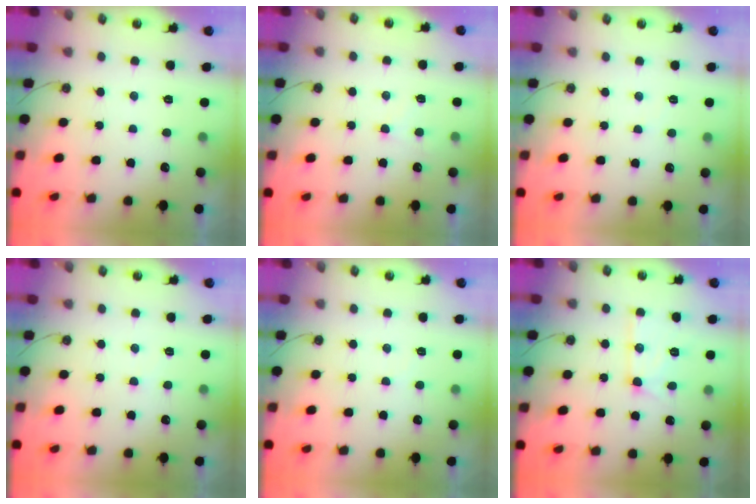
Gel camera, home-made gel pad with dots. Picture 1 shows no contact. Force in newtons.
{"total": 5.3, "press": 5.3, "slide": 0.6}
{"total": 2.6, "press": 2.6, "slide": 0.3}
{"total": 3.6, "press": 3.5, "slide": 0.6}
{"total": 4.1, "press": 4.0, "slide": 0.7}
{"total": 11.4, "press": 11.3, "slide": 0.5}